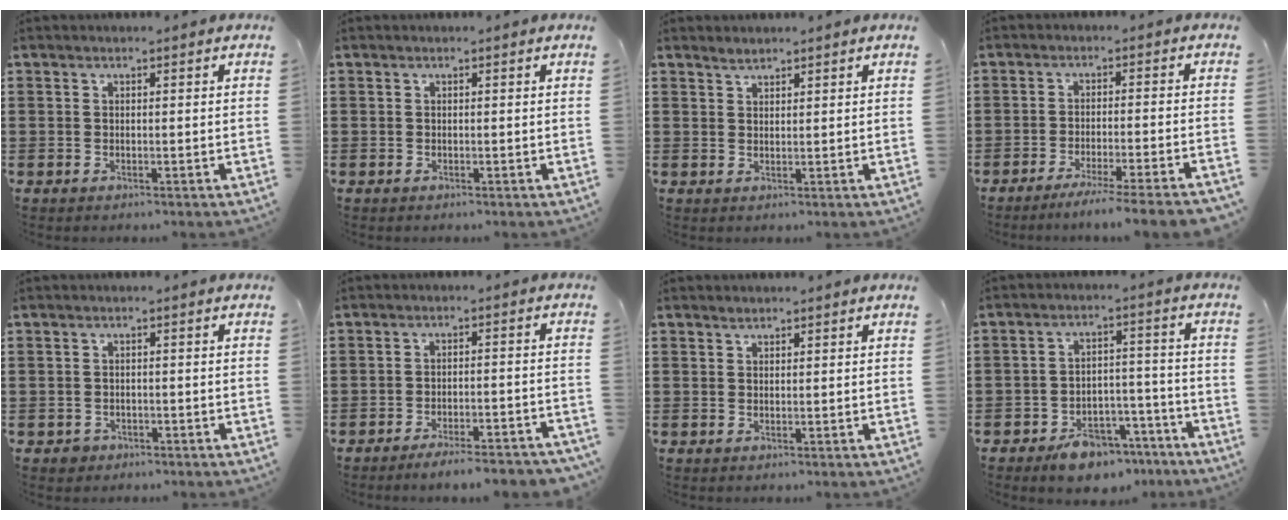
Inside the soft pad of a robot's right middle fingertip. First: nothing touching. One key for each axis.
{"total": 0.0}
{"total": 1.5, "fx": 1.5, "fy": 0.2, "fz": 0.1, "tx": -0.005, "ty": 0.001, "tz": 0.029}
{"total": 4.4, "fx": -3.8, "fy": -0.7, "fz": 2.2, "tx": -0.033, "ty": -0.015, "tz": -0.072}
{"total": 1.0, "fx": -0.7, "fy": 0.7, "fz": 0.1, "tx": -0.005, "ty": 0.002, "tz": -0.017}
{"total": 4.0, "fx": -3.7, "fy": 0.0, "fz": 1.6, "tx": -0.025, "ty": -0.002, "tz": -0.069}
{"total": 0.9, "fx": 0.9, "fy": 0.1, "fz": 0.0, "tx": -0.002, "ty": 0.000, "tz": 0.017}
{"total": 6.3, "fx": -5.4, "fy": 2.5, "fz": 2.0, "tx": -0.027, "ty": 0.027, "tz": -0.100}